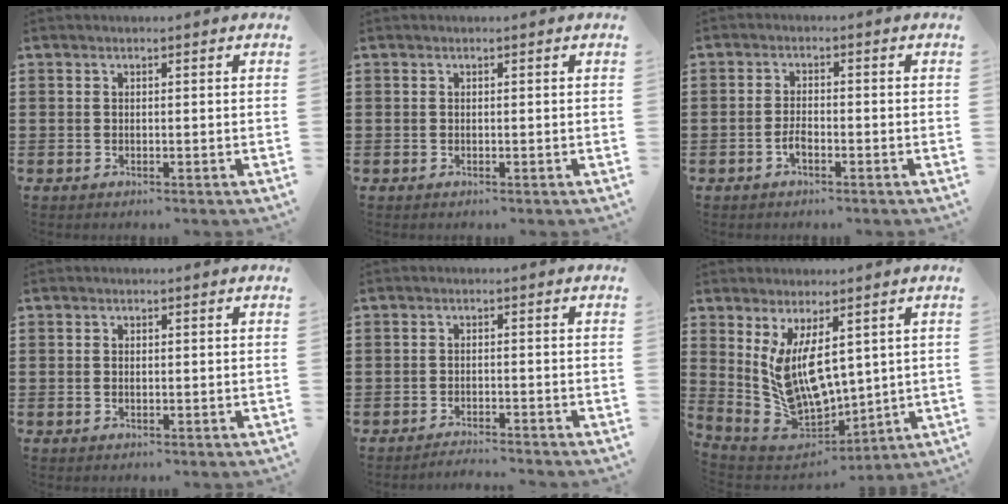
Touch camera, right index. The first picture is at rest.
{"total": 0.0}
{"total": 2.2, "force": [-1.1, 0.9, 1.7], "torque": [-0.039, 0.001, -0.023]}
{"total": 0.5, "force": [0.1, 0.4, 0.4], "torque": [-0.009, 0.001, 0.002]}
{"total": 2.5, "force": [-2.5, -0.2, 0.2], "torque": [-0.007, 0.001, -0.053]}
{"total": 10.7, "force": [3.1, 5.8, 8.4], "torque": [-0.190, -0.035, 0.059]}